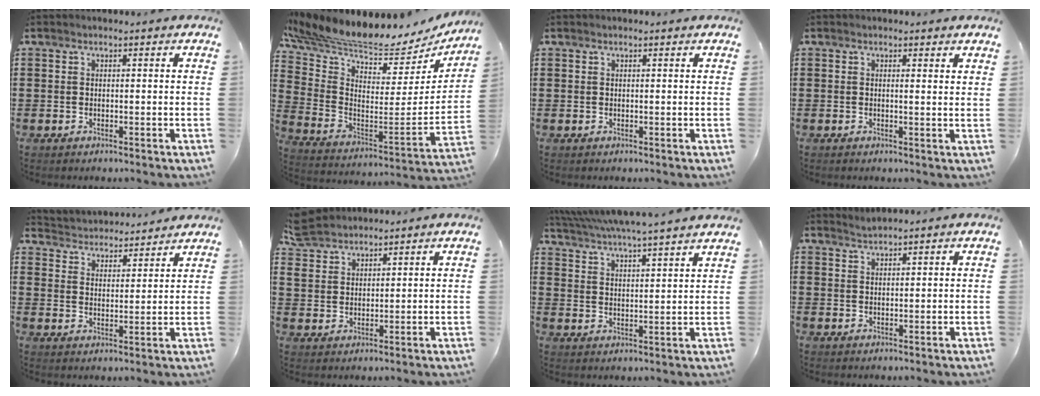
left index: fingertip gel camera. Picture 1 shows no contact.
{"total": 6.5, "force": [6.0, 0.6, 2.5], "torque": [-0.080, -0.068, 0.097]}
{"total": 0.0}
{"total": 1.1, "force": [0.9, -0.1, 0.6], "torque": [-0.007, -0.005, 0.015]}
{"total": 3.5, "force": [3.4, 0.3, -0.8], "torque": [-0.006, -0.025, 0.056]}
{"total": 4.3, "force": [3.8, 1.9, 0.3], "torque": [-0.024, -0.005, 0.073]}
{"total": 4.7, "force": [4.4, -1.0, 1.1], "torque": [-0.042, -0.032, 0.073]}
{"total": 1.3, "force": [1.3, -0.3, -0.1], "torque": [-0.001, 0.002, 0.025]}